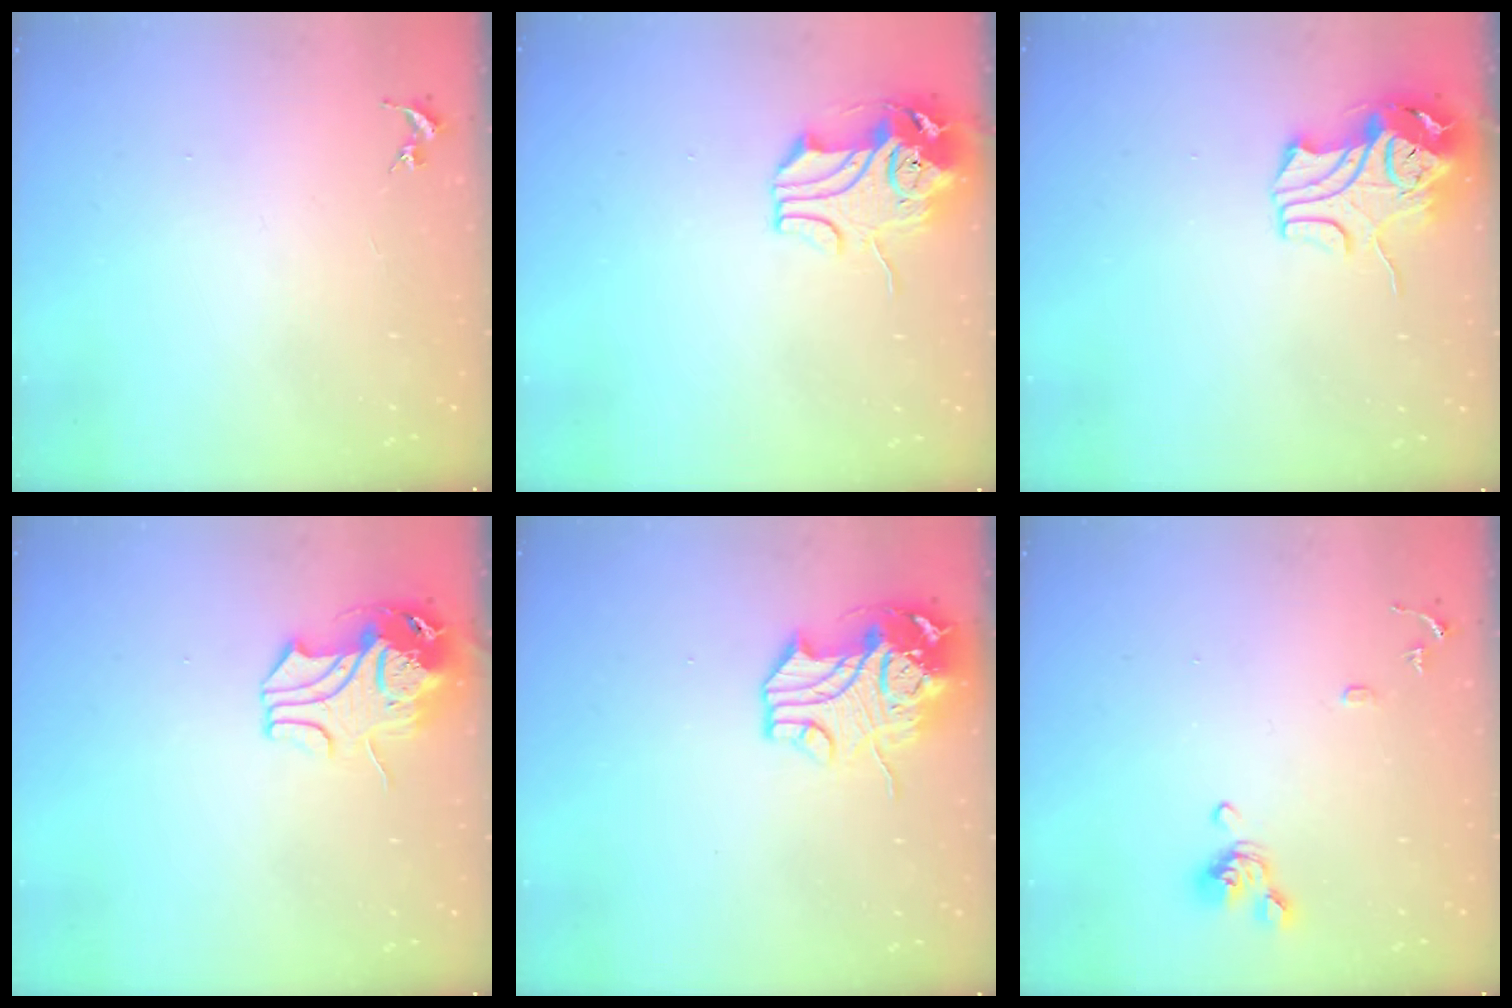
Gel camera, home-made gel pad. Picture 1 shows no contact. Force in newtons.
{"total": 10.6, "press": 10.5, "slide": 1.9}
{"total": 10.8, "press": 10.6, "slide": 1.6}
{"total": 11.7, "press": 11.5, "slide": 1.8}
{"total": 13.9, "press": 13.7, "slide": 2.3}
{"total": 9.8, "press": 9.7, "slide": 1.4}